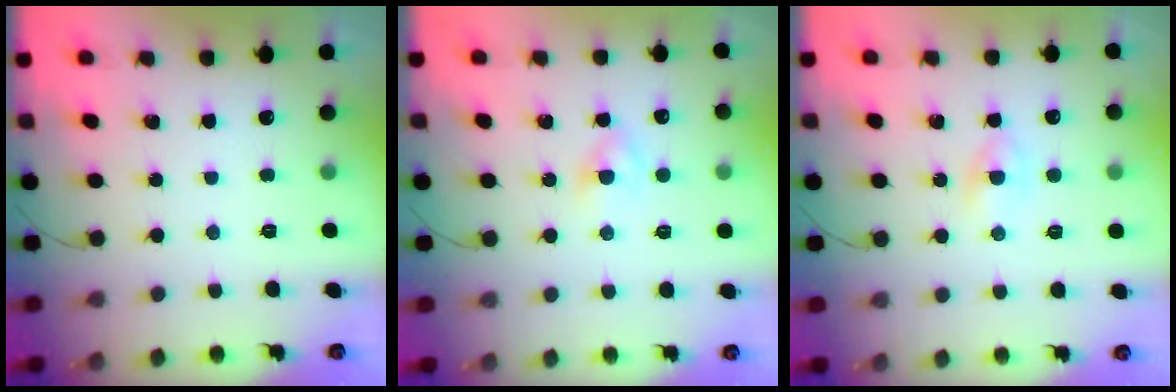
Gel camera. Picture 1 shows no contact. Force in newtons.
{"total": 2.6, "press": 2.4, "slide": 1.1}
{"total": 2.1, "press": 2.0, "slide": 0.7}